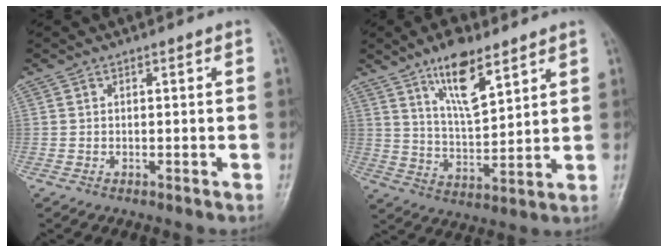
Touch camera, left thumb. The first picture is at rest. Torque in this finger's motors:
{"motor_torque": [1.36, 0.01, 1.44, -0.94, 0.46]}